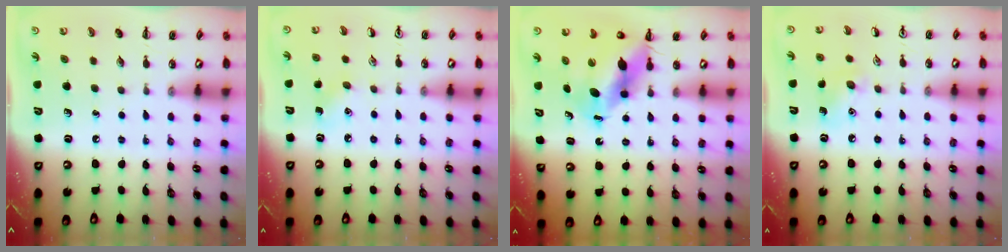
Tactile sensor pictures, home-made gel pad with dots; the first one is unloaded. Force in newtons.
{"total": 4.4, "press": 4.2, "slide": 1.2}
{"total": 9.7, "press": 9.3, "slide": 2.6}
{"total": 8.3, "press": 8.2, "slide": 1.7}